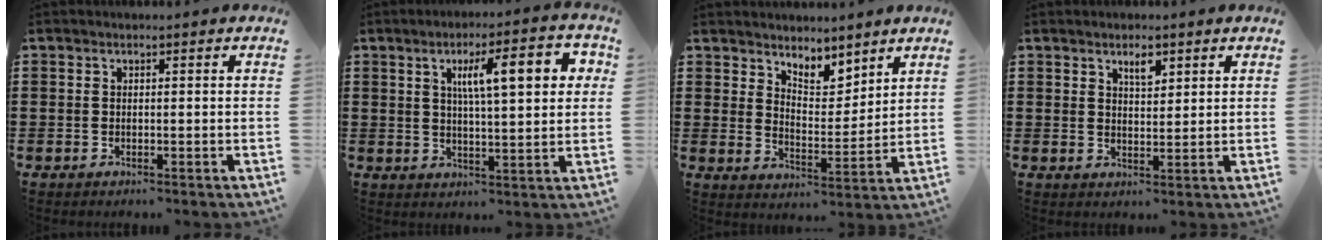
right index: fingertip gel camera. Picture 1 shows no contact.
{"total": 9.5, "force": [3.1, 2.4, 8.7], "torque": [-0.156, 0.007, 0.046]}
{"total": 4.8, "force": [4.6, 1.4, 0.3], "torque": [-0.015, -0.021, 0.084]}
{"total": 2.8, "force": [1.9, 1.0, 1.7], "torque": [-0.023, -0.003, 0.030]}